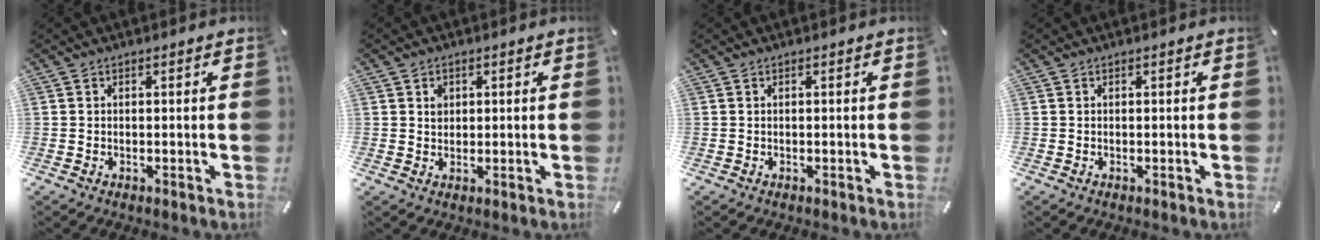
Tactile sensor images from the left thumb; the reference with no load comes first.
{"total": 2.0, "force": [0.6, 1.9, 0.5], "torque": [0.003, -0.003, 0.007]}
{"total": 0.0}
{"total": 0.0}